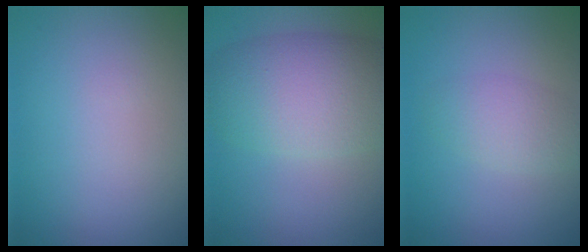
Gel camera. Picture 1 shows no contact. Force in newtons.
{"total": 7.9, "press": 7.9, "slide": 0.5}
{"total": 2.4, "press": 2.4, "slide": 0.2}